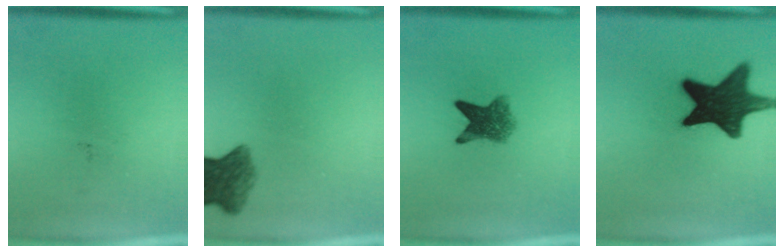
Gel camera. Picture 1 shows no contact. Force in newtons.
{"total": 6.7}
{"total": 5.9}
{"total": 16.0}